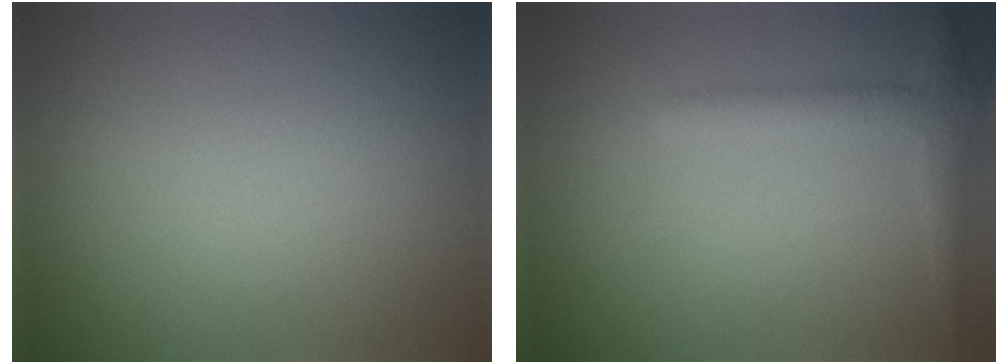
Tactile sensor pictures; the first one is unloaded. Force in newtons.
{"total": 1.7, "press": 1.7, "slide": 0.1}